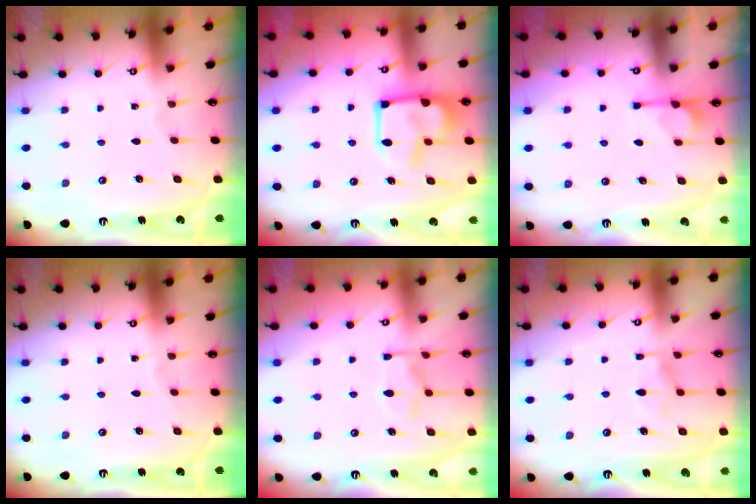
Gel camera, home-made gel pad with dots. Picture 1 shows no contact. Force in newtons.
{"total": 9.5, "press": 9.4, "slide": 1.4}
{"total": 0.9, "press": 0.1, "slide": 0.9}
{"total": 0.0}
{"total": 3.8, "press": 3.5, "slide": 1.5}
{"total": 6.6, "press": 6.5, "slide": 0.6}